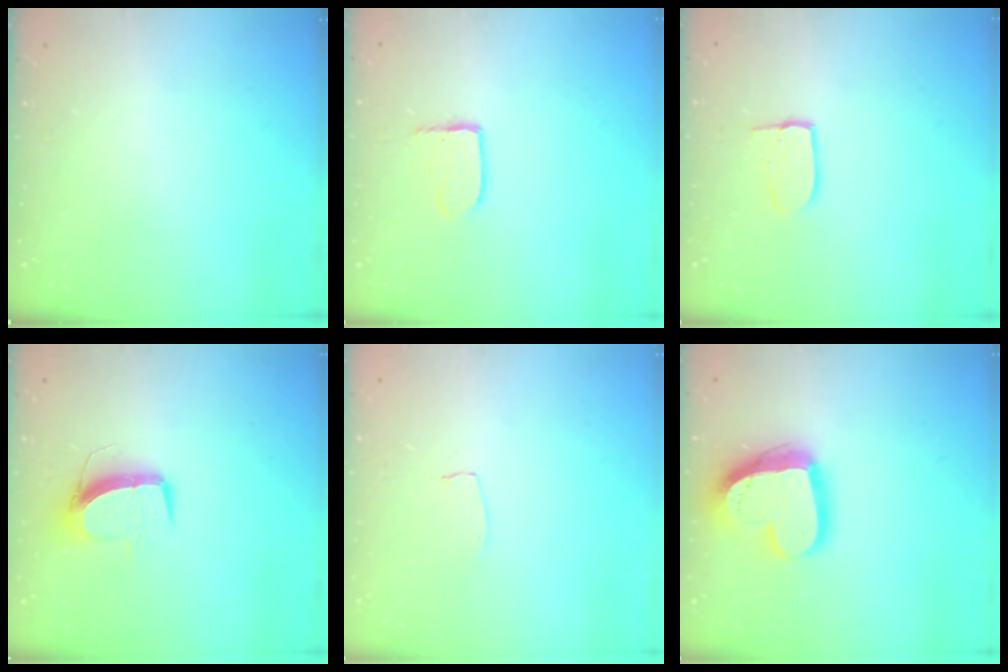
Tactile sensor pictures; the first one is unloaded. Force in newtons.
{"total": 3.8, "press": 3.8, "slide": 0.4}
{"total": 7.7, "press": 7.7, "slide": 0.6}
{"total": 10.2, "press": 10.2, "slide": 0.5}
{"total": 2.6, "press": 2.6, "slide": 0.1}
{"total": 18.8, "press": 18.7, "slide": 1.9}